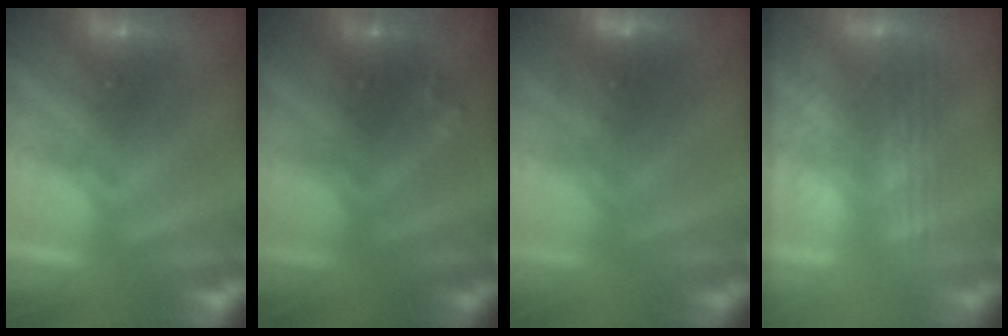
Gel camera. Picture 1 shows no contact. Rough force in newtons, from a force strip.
{"total": 7.9}
{"total": 7.4}
{"total": 2.8}